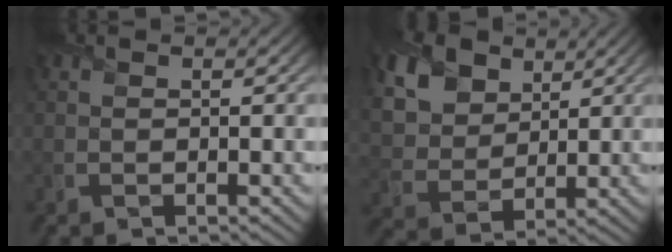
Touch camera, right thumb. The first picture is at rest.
{"total": 11.7, "force": [6.0, 7.9, 6.2], "torque": [-0.192, 0.008, 0.121]}